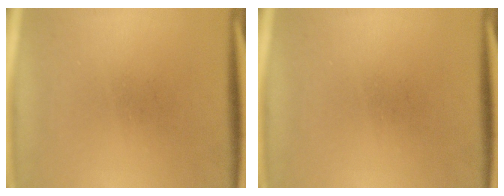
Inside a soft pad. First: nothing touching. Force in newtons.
{"total": 0.0}